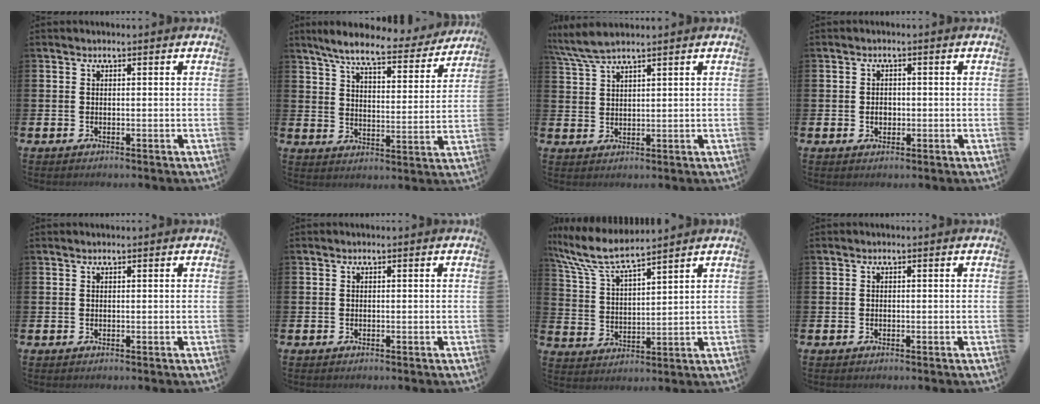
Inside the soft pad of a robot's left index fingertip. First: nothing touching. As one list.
[{"total": 7.9, "force": [7.0, 1.0, 3.4], "torque": [-0.090, -0.037, 0.119]}, {"total": 4.7, "force": [4.1, 0.4, 2.2], "torque": [-0.060, -0.005, 0.077]}, {"total": 1.8, "force": [-0.4, 1.4, 1.0], "torque": [-0.012, 0.002, -0.011]}, {"total": 0.0}, {"total": 0.0}, {"total": 7.6, "force": [6.9, 0.9, 3.0], "torque": [-0.090, -0.032, 0.121]}, {"total": 0.0}]